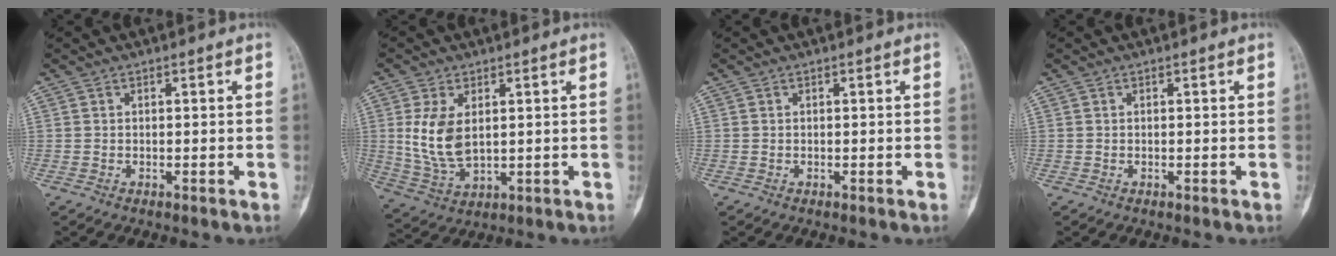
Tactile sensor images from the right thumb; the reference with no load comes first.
{"total": 9.4, "force": [1.7, 5.4, 7.5], "torque": [-0.144, -0.015, 0.049]}
{"total": 0.0}
{"total": 0.0}